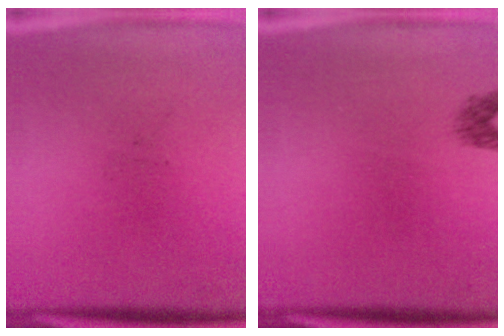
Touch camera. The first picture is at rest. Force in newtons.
{"total": 1.3}